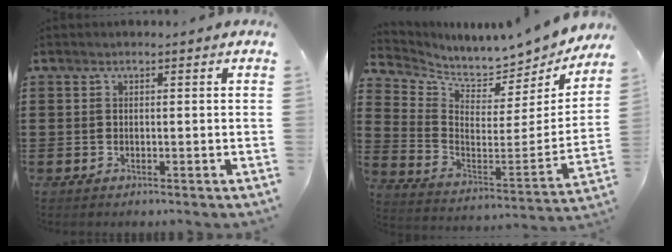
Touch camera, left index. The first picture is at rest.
{"total": 5.5, "force": [5.4, 0.8, 1.0], "torque": [-0.050, -0.068, 0.087]}